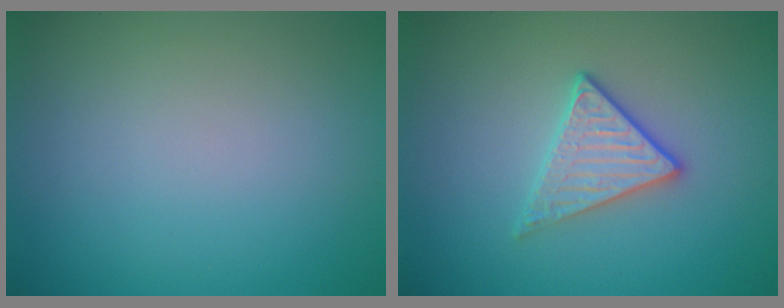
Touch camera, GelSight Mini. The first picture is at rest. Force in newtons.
{"total": 2.8, "press": 2.5, "slide": 1.2}